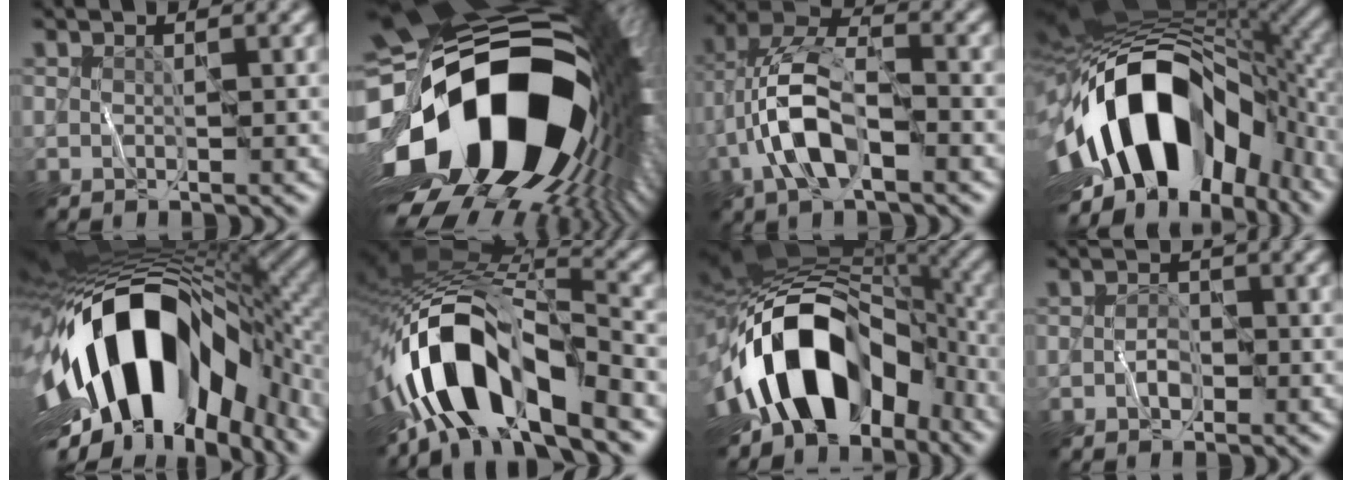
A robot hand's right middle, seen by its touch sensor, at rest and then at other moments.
{"total": 21.6, "force": [-2.5, 14.0, 16.3], "torque": [-0.334, -0.083, -0.014]}
{"total": 7.1, "force": [-2.4, 3.2, 5.9], "torque": [-0.123, 0.012, -0.050]}
{"total": 18.4, "force": [-4.0, 10.5, 14.6], "torque": [-0.265, -0.007, -0.060]}
{"total": 18.3, "force": [-4.2, 9.0, 15.4], "torque": [-0.256, -0.013, -0.066]}
{"total": 11.8, "force": [-6.1, 4.7, 8.9], "torque": [-0.153, 0.005, -0.117]}
{"total": 15.8, "force": [-4.9, 10.1, 11.1], "torque": [-0.180, -0.002, -0.086]}
{"total": 1.4, "force": [-0.4, 0.9, 0.9], "torque": [-0.013, 0.004, -0.009]}